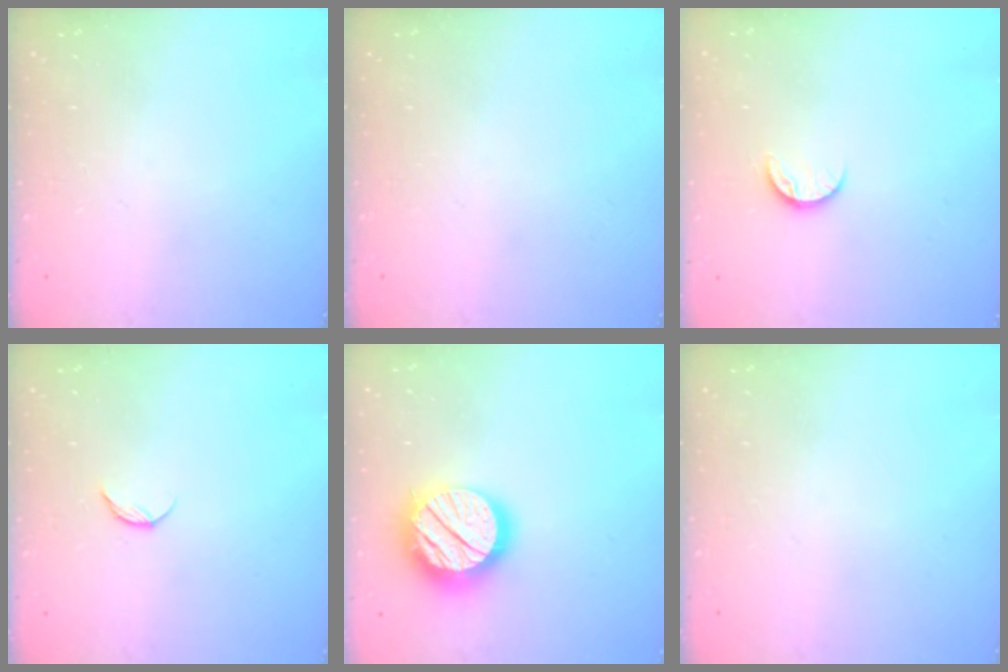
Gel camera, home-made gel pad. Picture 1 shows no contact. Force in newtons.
{"total": 0.0}
{"total": 6.3, "press": 6.3, "slide": 0.6}
{"total": 4.3, "press": 4.3, "slide": 0.5}
{"total": 19.1, "press": 19.0, "slide": 1.6}
{"total": 0.0}